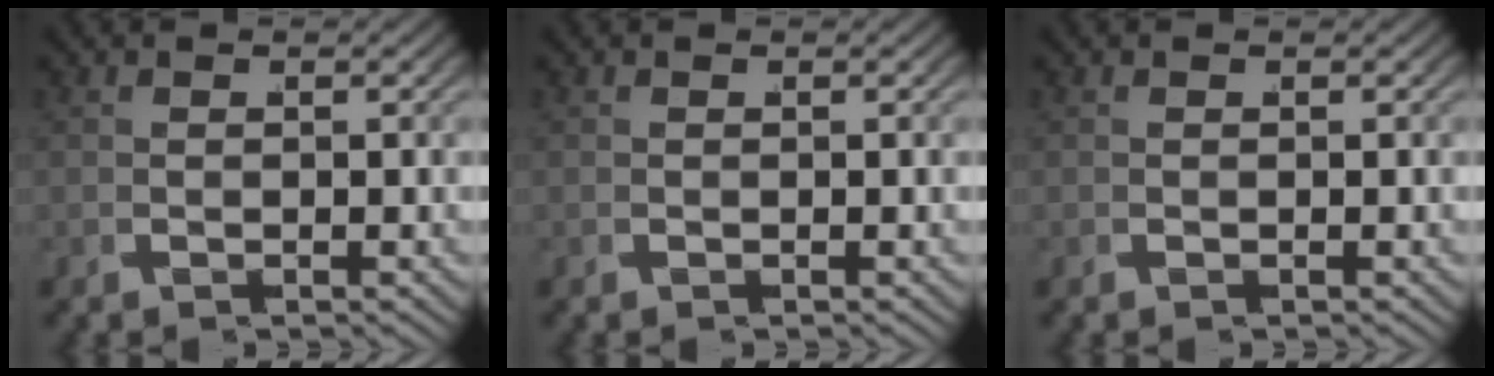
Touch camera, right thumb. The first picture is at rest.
{"total": 0.0}
{"total": 0.0}